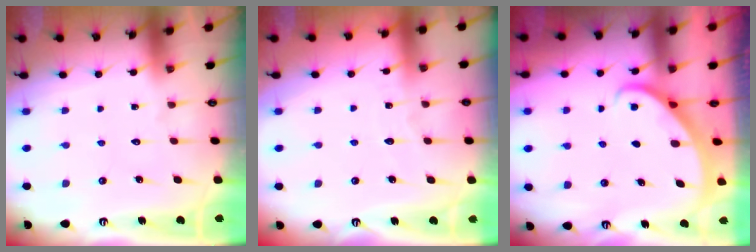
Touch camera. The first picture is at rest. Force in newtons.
{"total": 2.3, "press": 2.3, "slide": 0.3}
{"total": 2.1, "press": 2.1, "slide": 0.1}